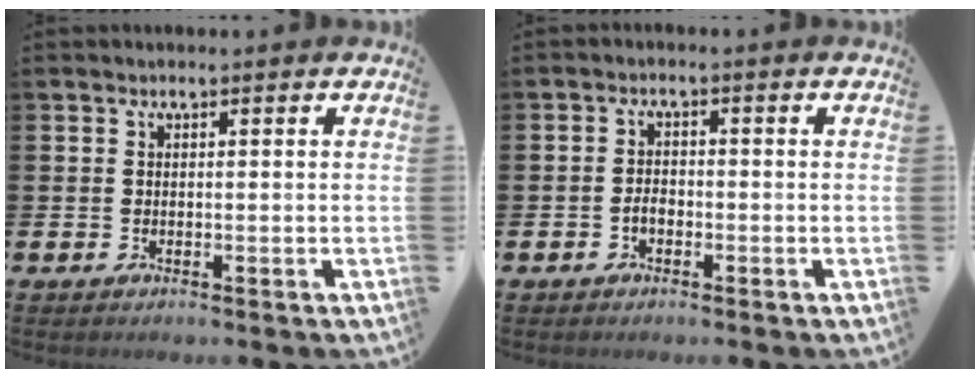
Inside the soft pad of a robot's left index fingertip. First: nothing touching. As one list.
[{"total": 1.8, "force": [-0.7, 1.1, 1.2], "torque": [-0.018, 0.002, -0.016]}]